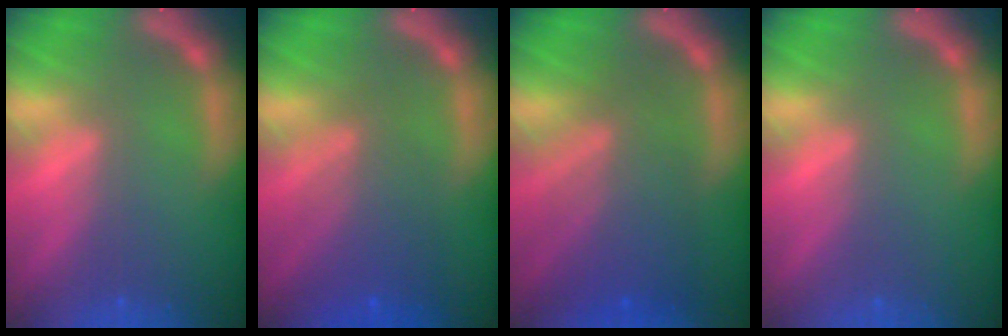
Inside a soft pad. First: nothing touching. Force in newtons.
{"total": 5.6}
{"total": 7.1}
{"total": 0.0}